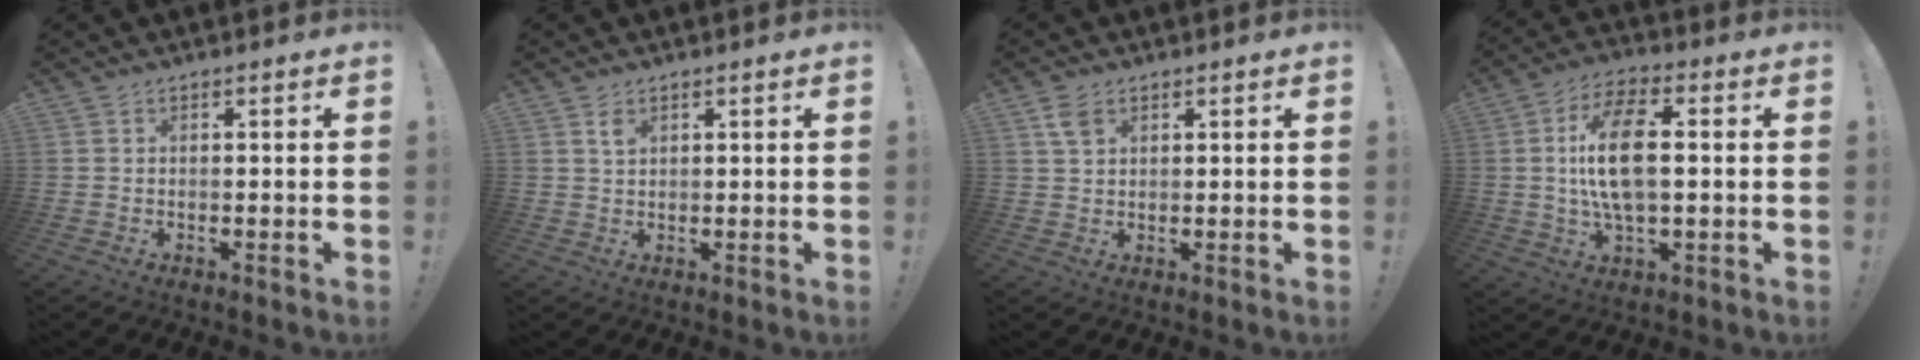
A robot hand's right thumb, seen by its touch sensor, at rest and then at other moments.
{"total": 2.3, "force": [1.4, 1.1, 1.4], "torque": [-0.021, -0.004, 0.024]}
{"total": 4.0, "force": [2.0, 2.4, 2.4], "torque": [-0.037, -0.003, 0.038]}
{"total": 14.6, "force": [1.0, 6.7, 12.9], "torque": [-0.232, -0.001, 0.013]}